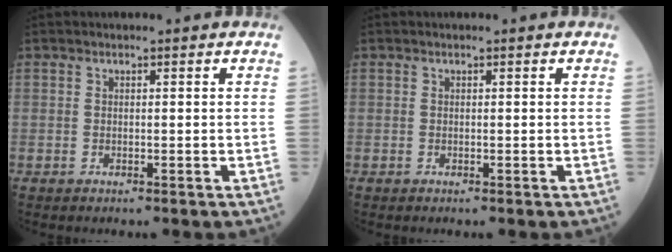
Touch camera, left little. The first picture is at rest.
{"total": 0.0}